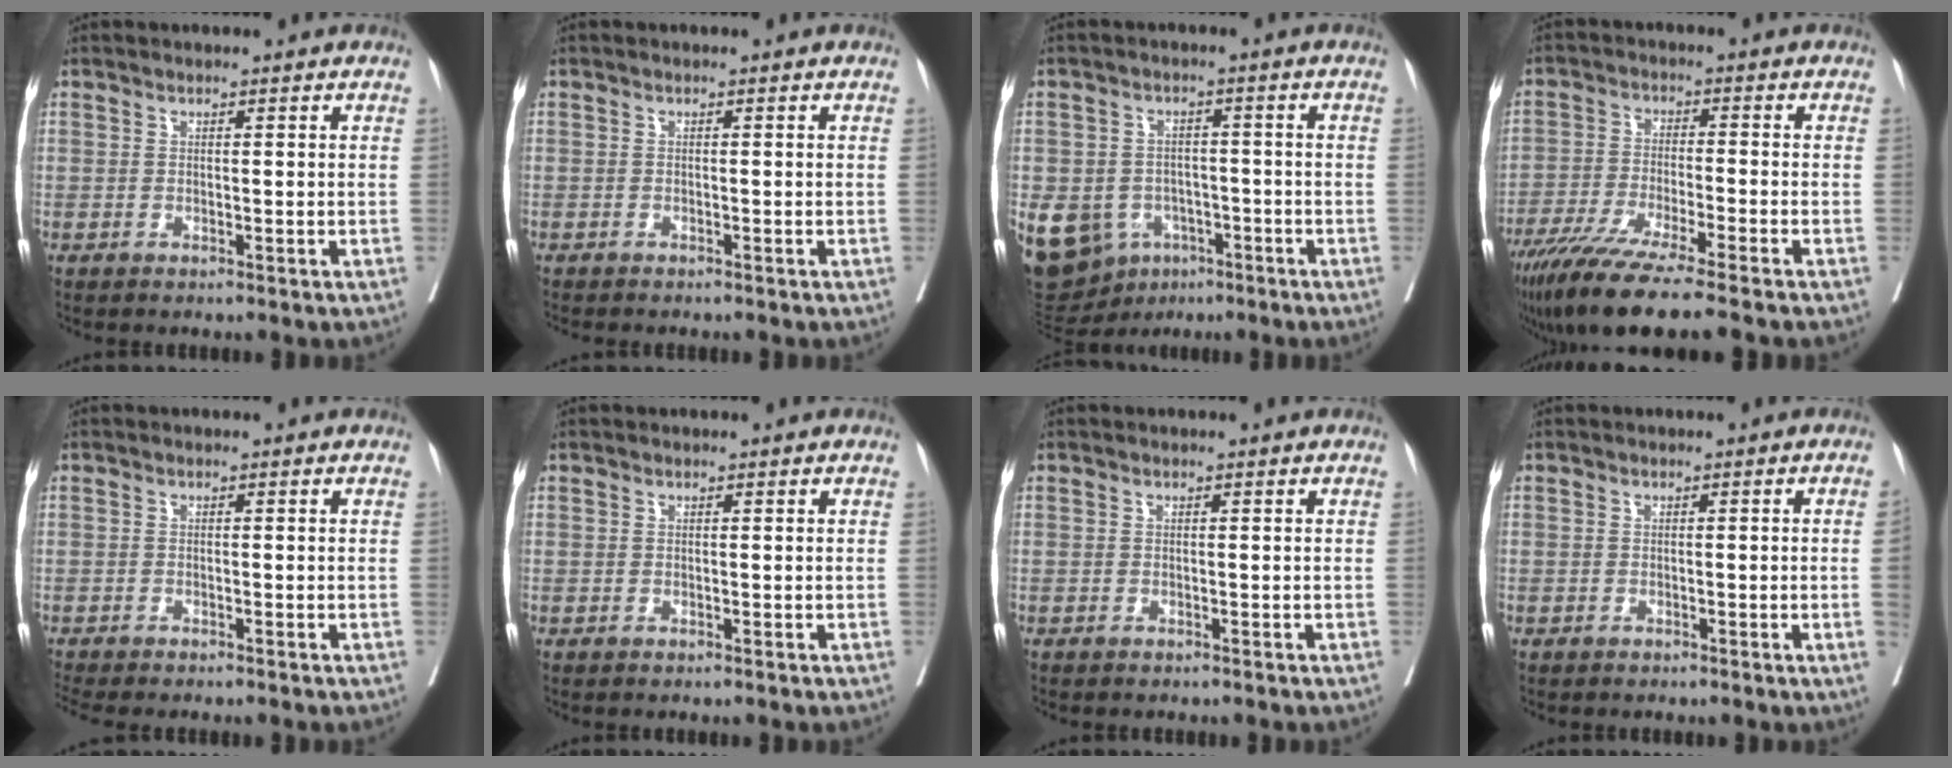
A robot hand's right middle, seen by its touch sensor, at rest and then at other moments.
{"total": 2.7, "force": [-2.4, 0.4, 1.1], "torque": [-0.020, -0.005, -0.029]}
{"total": 17.0, "force": [-7.3, 13.3, 7.6], "torque": [-0.199, 0.003, -0.099]}
{"total": 13.0, "force": [-10.1, -0.5, 8.1], "torque": [-0.137, -0.042, -0.166]}
{"total": 4.4, "force": [-4.0, 0.0, 1.8], "torque": [-0.025, -0.009, -0.065]}
{"total": 0.0}
{"total": 0.6, "force": [-0.6, 0.1, 0.2], "torque": [-0.002, -0.003, -0.009]}
{"total": 1.5, "force": [-0.4, -0.6, 1.4], "torque": [-0.018, -0.002, -0.006]}